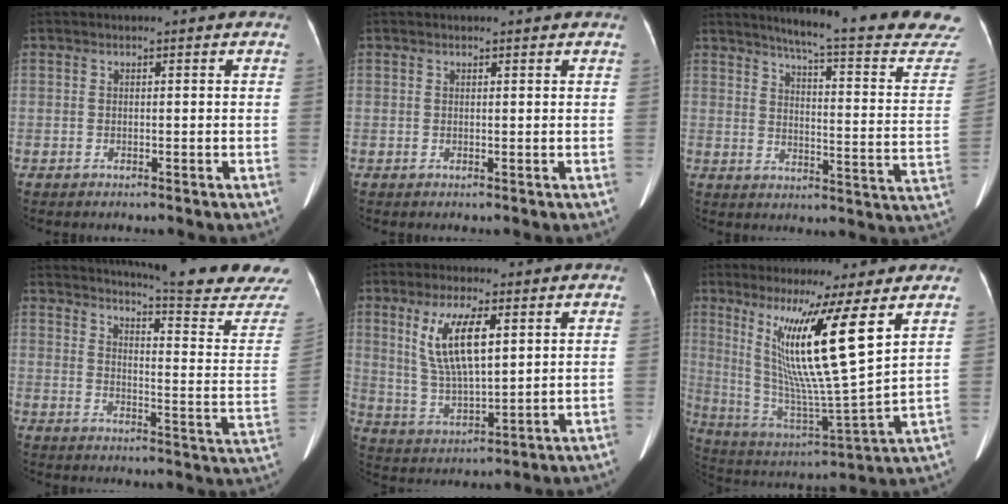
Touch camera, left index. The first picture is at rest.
{"total": 1.1, "force": [1.1, 0.1, 0.3], "torque": [-0.008, 0.000, 0.010]}
{"total": 23.9, "force": [21.7, 0.2, 10.0], "torque": [-0.128, -0.102, 0.254]}
{"total": 20.6, "force": [19.0, -1.2, 7.8], "torque": [-0.123, -0.119, 0.225]}
{"total": 9.8, "force": [3.4, 2.6, 8.8], "torque": [-0.182, -0.004, 0.072]}
{"total": 16.0, "force": [6.9, -0.8, 14.4], "torque": [-0.279, -0.025, 0.127]}